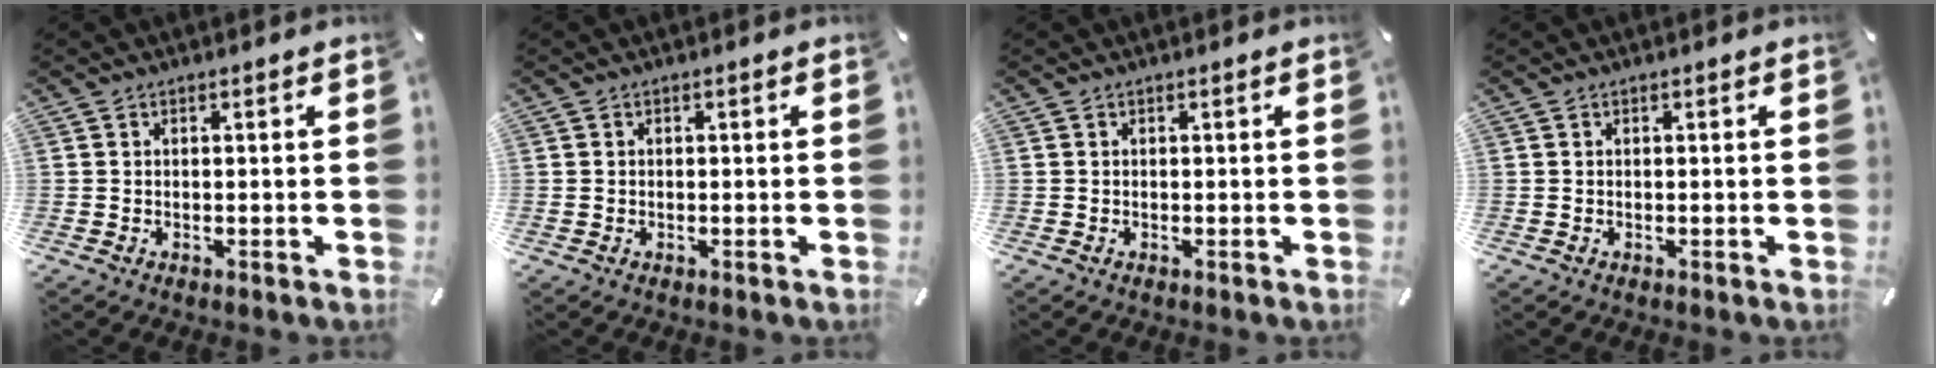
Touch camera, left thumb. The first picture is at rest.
{"total": 0.5, "force": [-0.1, 0.4, 0.3], "torque": [-0.005, 0.002, -0.002]}
{"total": 0.0}
{"total": 0.0}